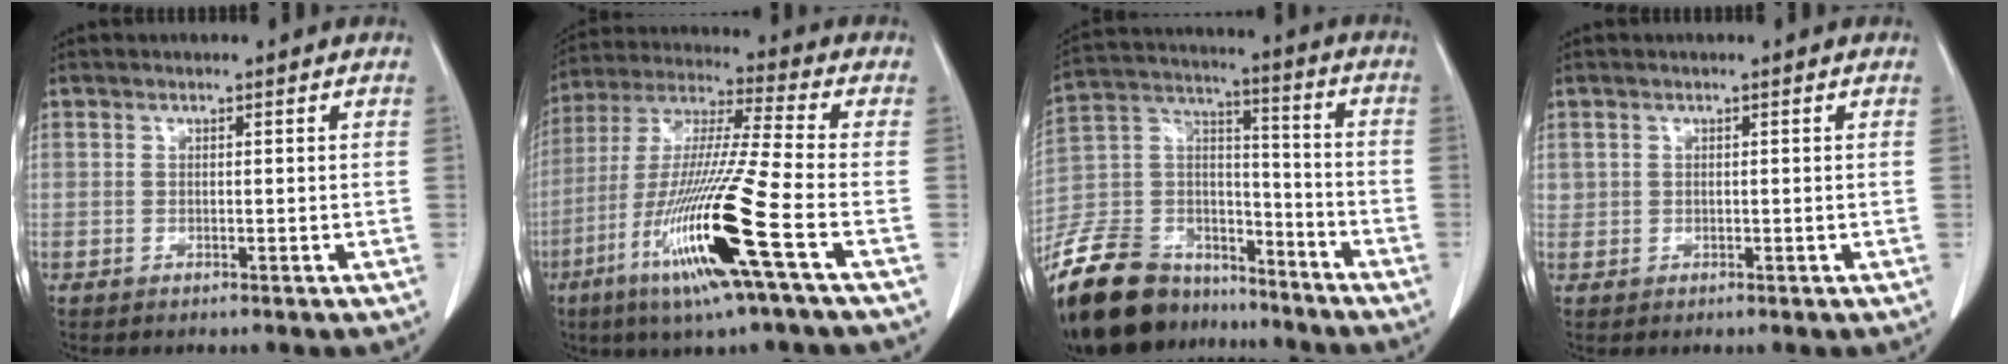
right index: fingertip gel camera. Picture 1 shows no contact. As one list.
[{"total": 18.3, "force": [-7.4, -0.9, 16.7], "torque": [-0.354, -0.032, -0.146]}, {"total": 21.1, "force": [-17.0, 9.8, 7.7], "torque": [-0.189, 0.026, -0.297]}, {"total": 0.6, "force": [0.1, 0.6, 0.1], "torque": [0.008, 0.005, 0.001]}]